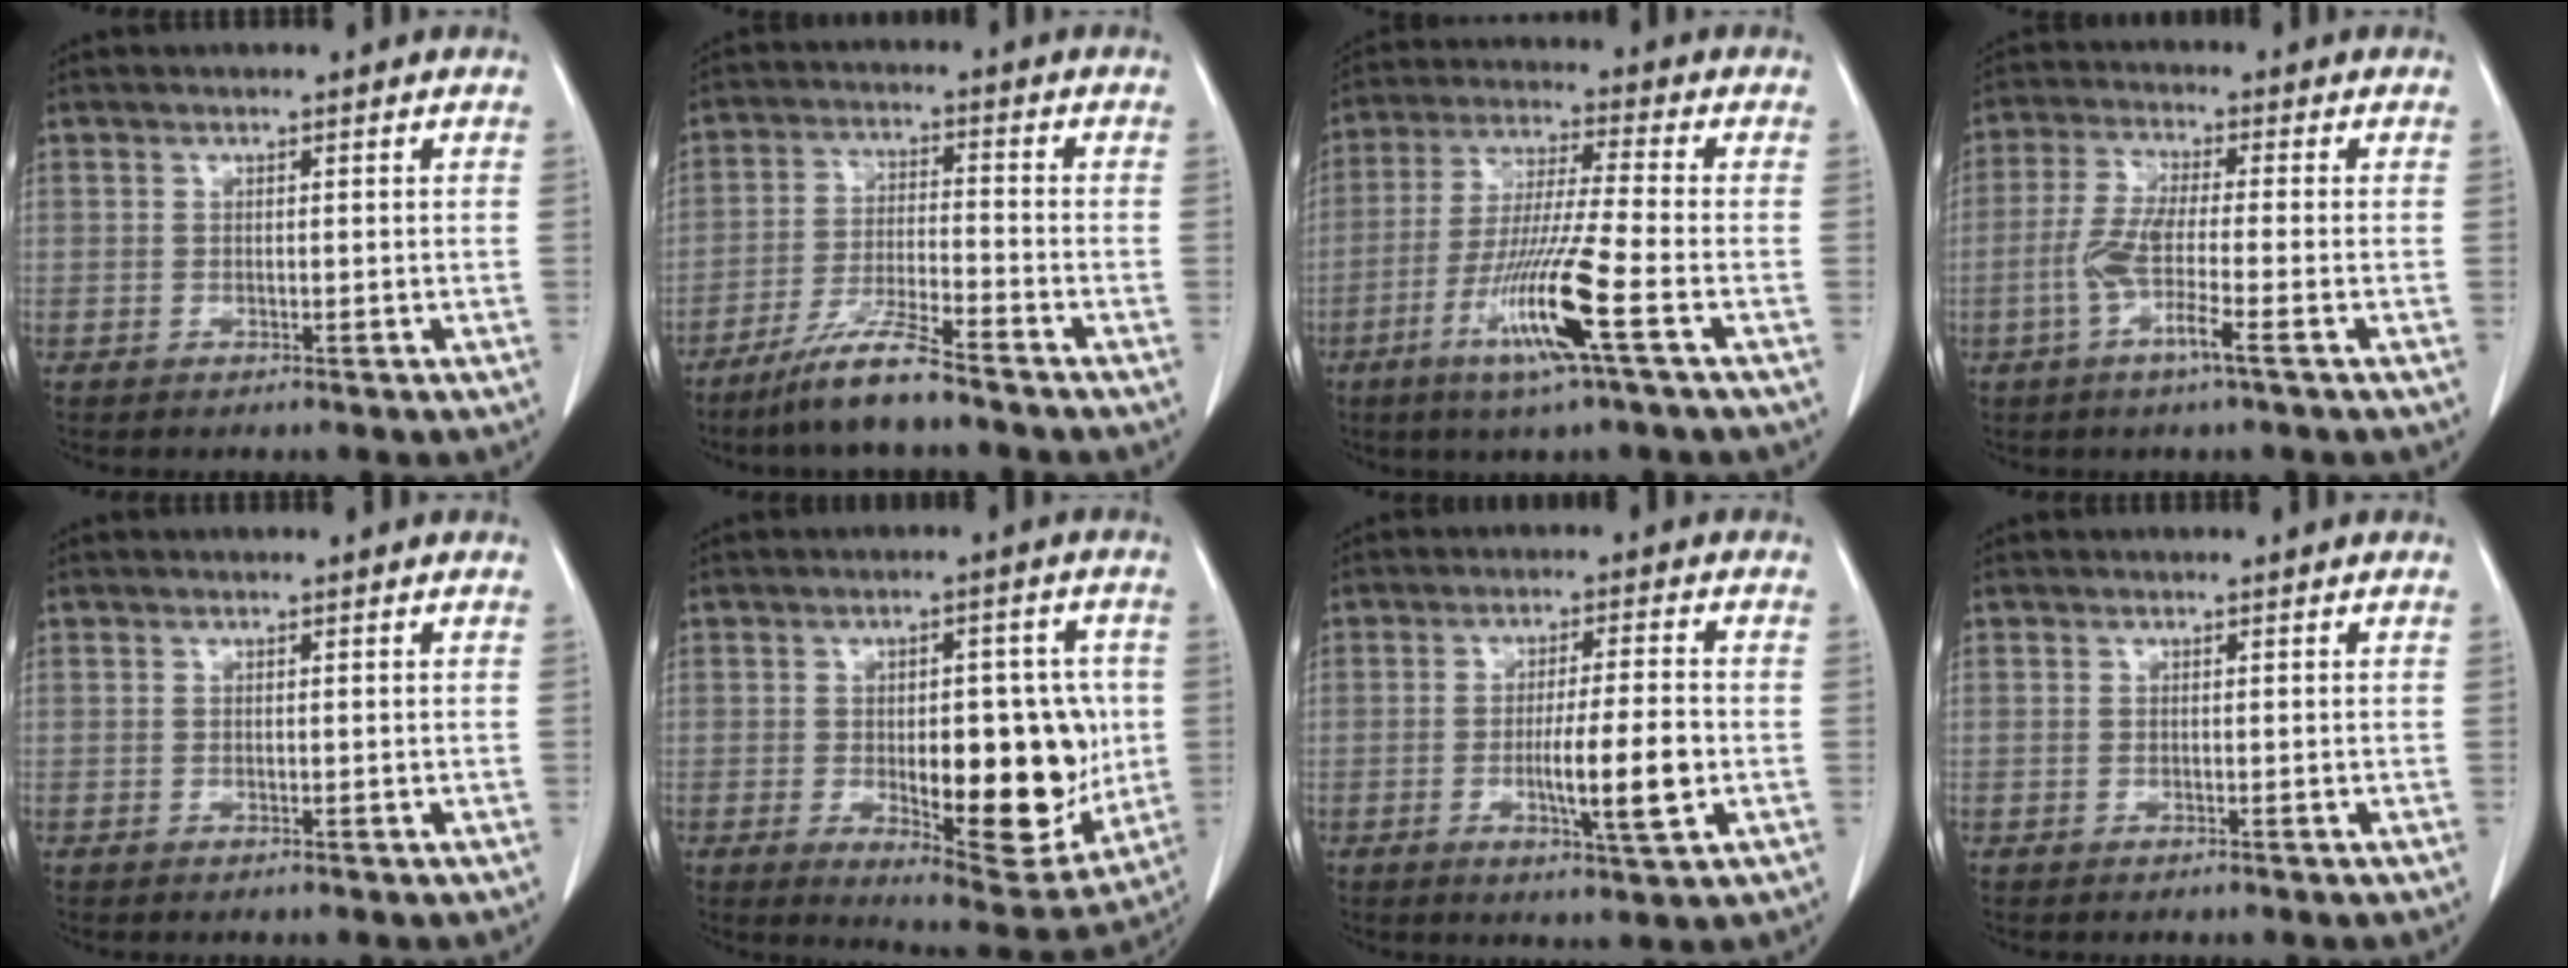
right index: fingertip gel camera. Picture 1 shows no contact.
{"total": 7.9, "force": [-6.3, 0.3, 4.8], "torque": [-0.098, -0.021, -0.123]}
{"total": 12.5, "force": [-5.2, -1.0, 11.3], "torque": [-0.225, -0.024, -0.102]}
{"total": 7.6, "force": [-2.9, -0.2, 7.0], "torque": [-0.142, -0.010, -0.062]}
{"total": 0.0}
{"total": 16.2, "force": [-1.7, 6.1, 15.0], "torque": [-0.187, -0.005, -0.006]}
{"total": 8.5, "force": [-2.0, 0.2, 8.2], "torque": [-0.135, -0.010, -0.032]}
{"total": 0.0}